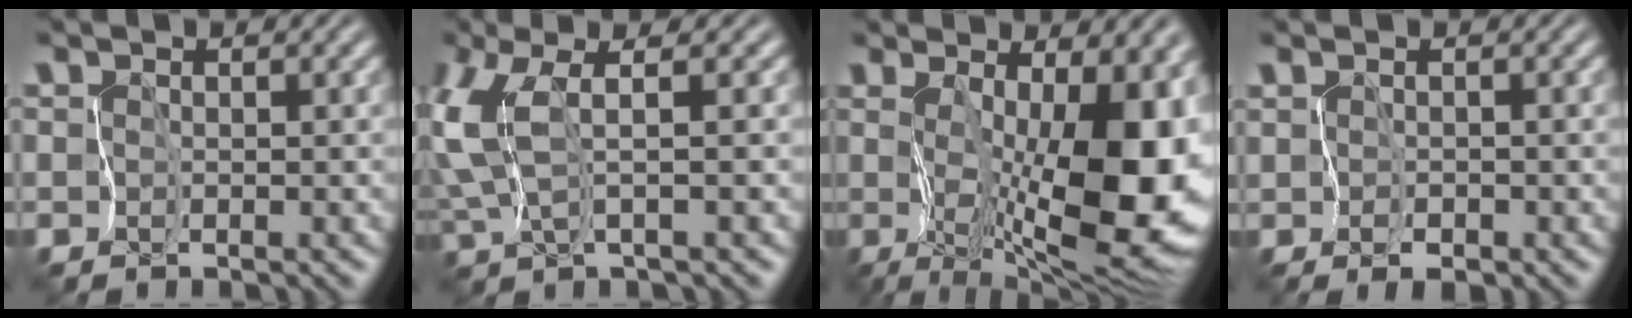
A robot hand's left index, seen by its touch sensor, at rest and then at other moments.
{"total": 4.9, "force": [0.8, 1.1, 4.7], "torque": [-0.145, -0.002, 0.013]}
{"total": 12.9, "force": [-0.5, 3.7, 12.4], "torque": [-0.178, -0.014, 0.001]}
{"total": 0.5, "force": [-0.2, -0.3, 0.4], "torque": [-0.016, -0.004, -0.006]}